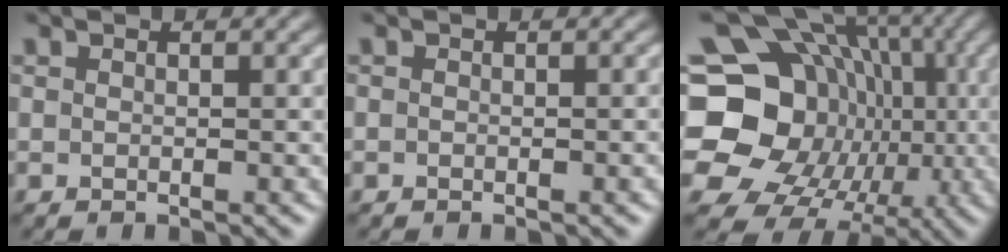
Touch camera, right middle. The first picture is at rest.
{"total": 0.8, "force": [-0.4, 0.3, 0.6], "torque": [-0.002, -0.001, -0.003]}
{"total": 19.6, "force": [-0.2, 17.7, 8.5], "torque": [-0.152, 0.008, -0.022]}